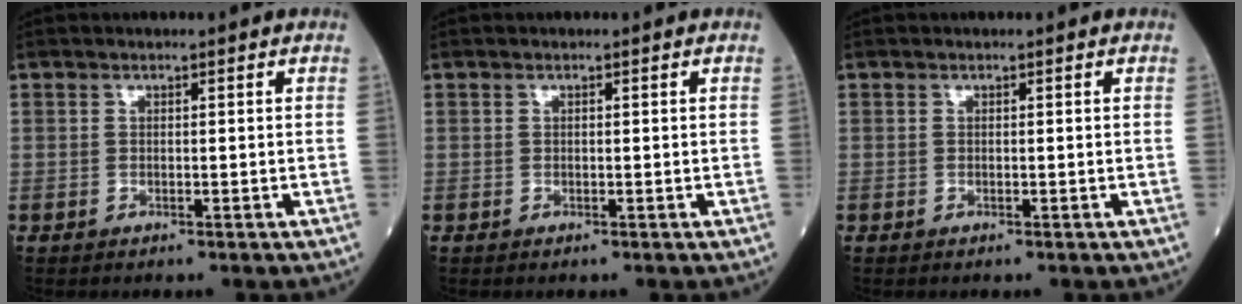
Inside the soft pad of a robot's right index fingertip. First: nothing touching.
{"total": 0.0}
{"total": 0.0}